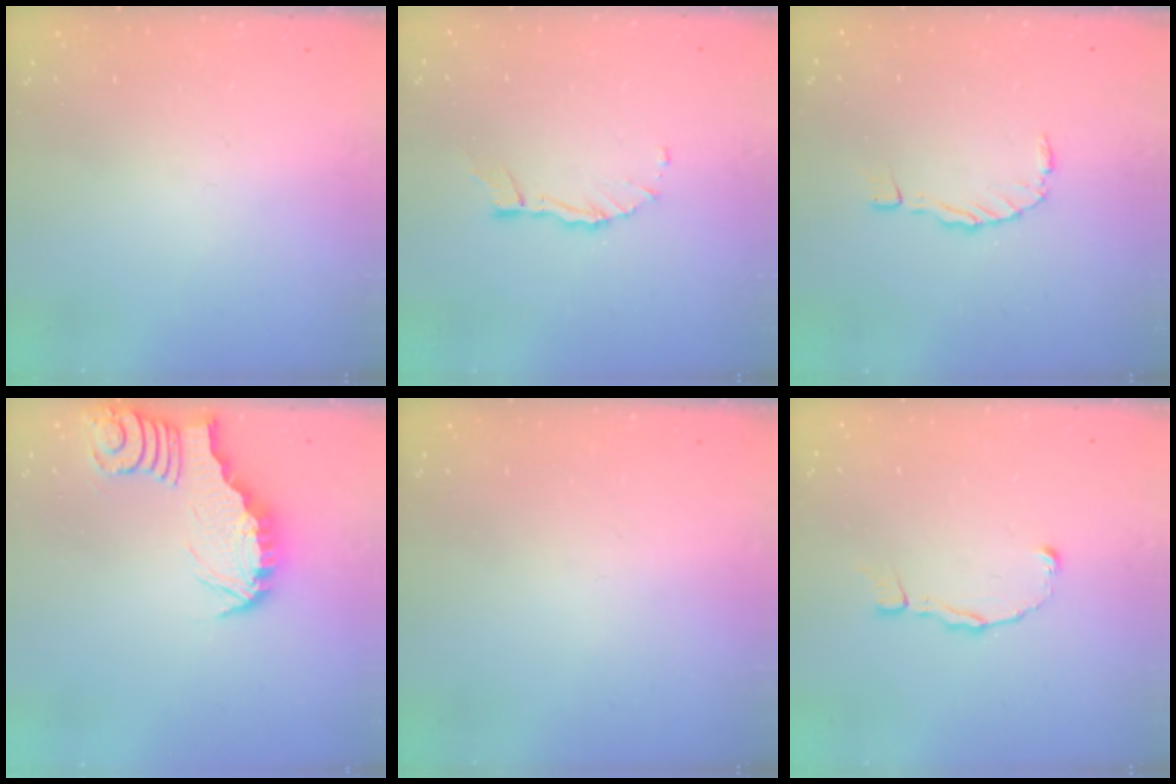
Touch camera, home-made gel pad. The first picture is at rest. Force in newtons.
{"total": 5.1, "press": 5.1, "slide": 0.4}
{"total": 0.0}
{"total": 3.1, "press": 3.1, "slide": 0.4}
{"total": 0.0}
{"total": 2.3, "press": 2.3, "slide": 0.2}